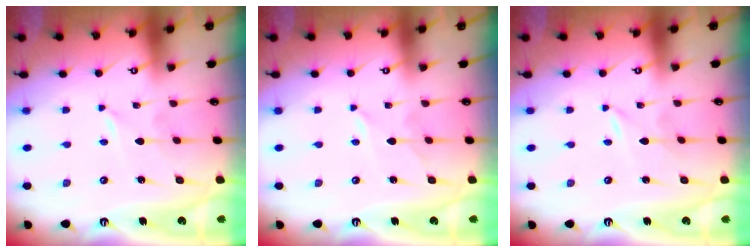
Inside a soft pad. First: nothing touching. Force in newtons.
{"total": 3.0, "press": 2.9, "slide": 0.4}
{"total": 0.0}